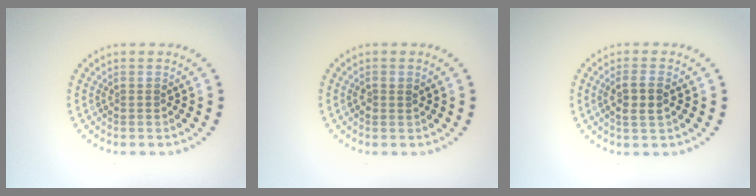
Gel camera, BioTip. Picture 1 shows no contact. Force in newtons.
{"total": 0.9, "press": 0.9, "slide": 0.2}
{"total": 2.3, "press": 2.2, "slide": 0.9}